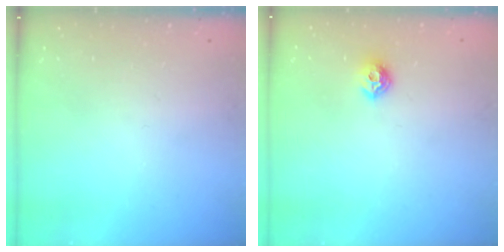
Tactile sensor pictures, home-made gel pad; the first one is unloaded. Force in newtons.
{"total": 6.8, "press": 6.8, "slide": 0.3}